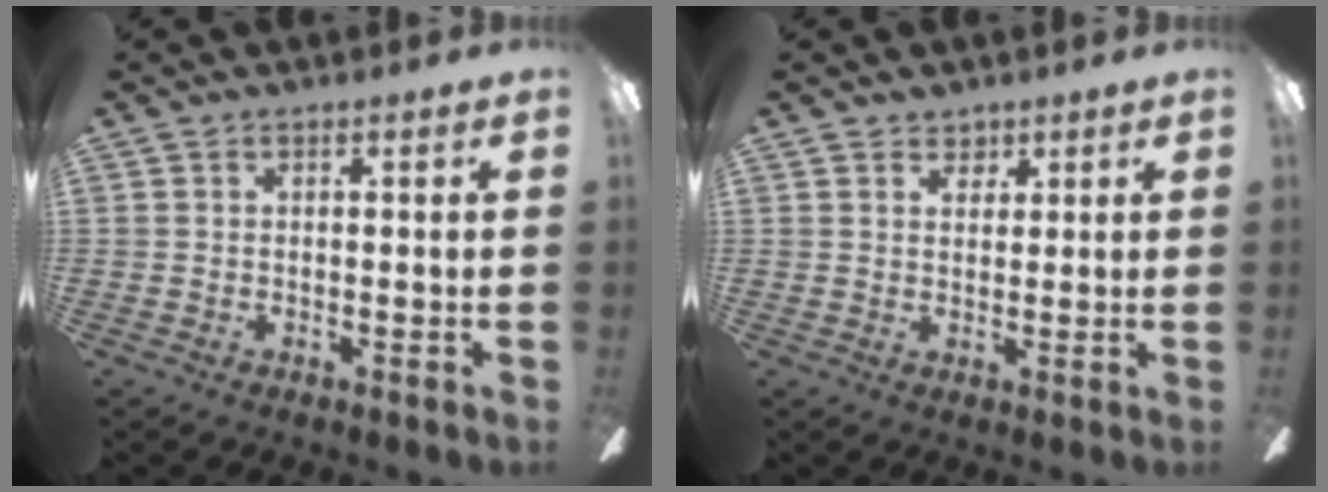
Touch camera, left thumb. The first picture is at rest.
{"total": 2.8, "force": [2.0, 1.8, 0.5], "torque": [0.001, -0.003, 0.035]}